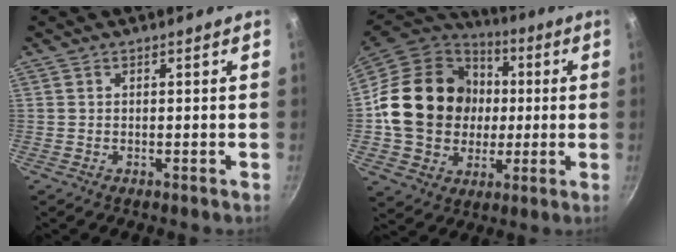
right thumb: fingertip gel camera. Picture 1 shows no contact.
{"total": 22.8, "force": [0.8, 19.4, 12.0], "torque": [-0.187, 0.027, 0.020]}